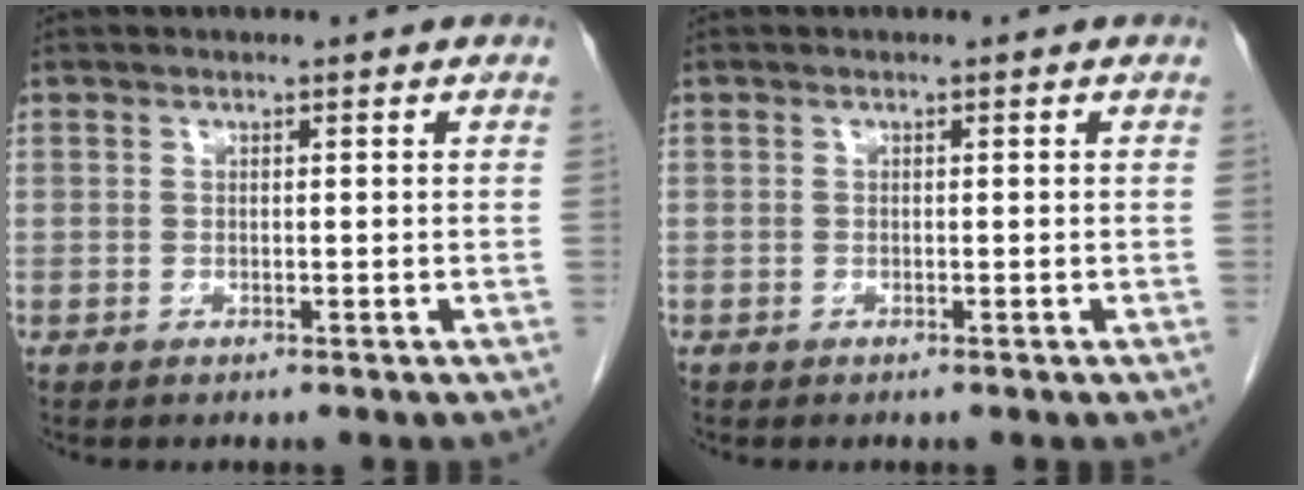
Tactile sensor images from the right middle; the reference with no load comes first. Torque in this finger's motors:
{"motor_torque": [-0.24, -0.22, 0.00, -0.01]}